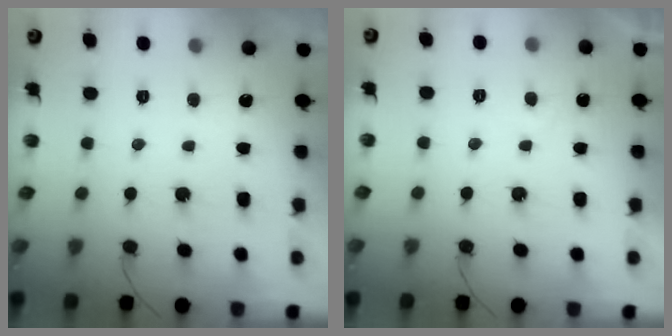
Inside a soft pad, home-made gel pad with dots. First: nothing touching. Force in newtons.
{"total": 0.9, "press": 0.7, "slide": 0.5}